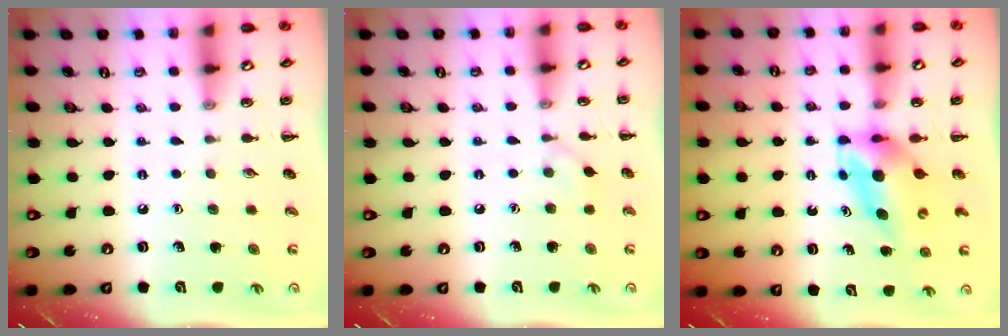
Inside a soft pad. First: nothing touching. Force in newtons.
{"total": 5.1, "press": 4.8, "slide": 1.8}
{"total": 5.4, "press": 5.3, "slide": 1.0}